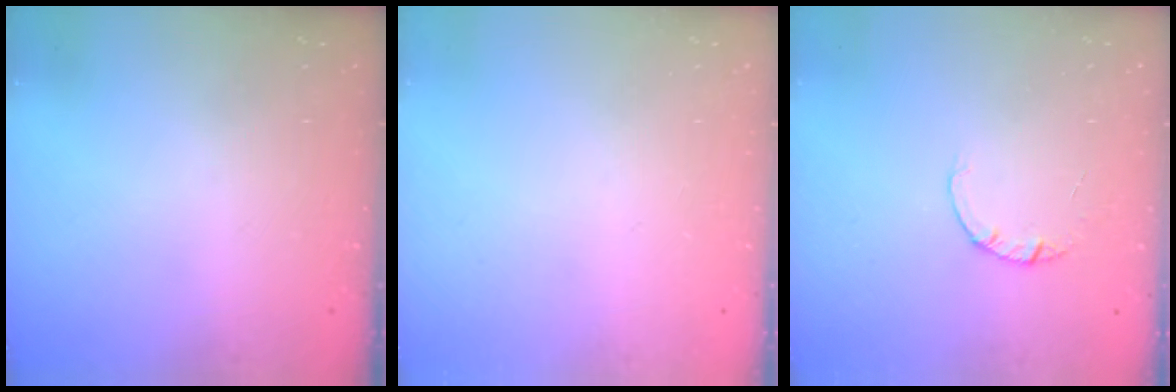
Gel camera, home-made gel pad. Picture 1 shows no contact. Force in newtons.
{"total": 0.0}
{"total": 1.4, "press": 1.4, "slide": 0.2}